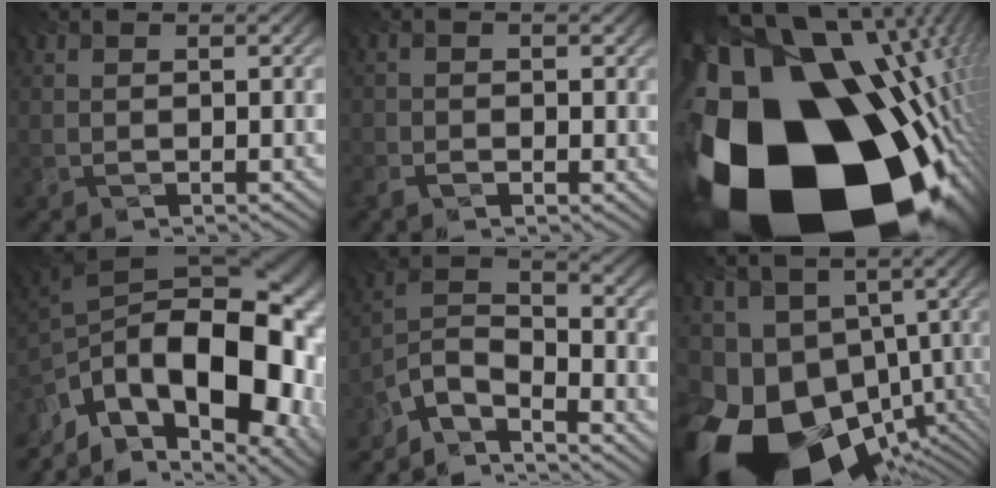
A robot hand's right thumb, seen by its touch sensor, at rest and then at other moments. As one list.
[{"total": 1.1, "force": [-0.8, 0.7, -0.2], "torque": [0.003, -0.001, -0.012]}, {"total": 23.0, "force": [-8.7, 14.1, 16.0], "torque": [-0.300, -0.073, -0.112]}, {"total": 17.6, "force": [-7.9, 9.2, 12.7], "torque": [-0.211, -0.016, -0.137]}, {"total": 7.4, "force": [-7.0, 1.5, 1.9], "torque": [-0.028, 0.002, -0.152]}, {"total": 19.1, "force": [-8.4, 13.1, 11.1], "torque": [-0.257, -0.045, -0.124]}]